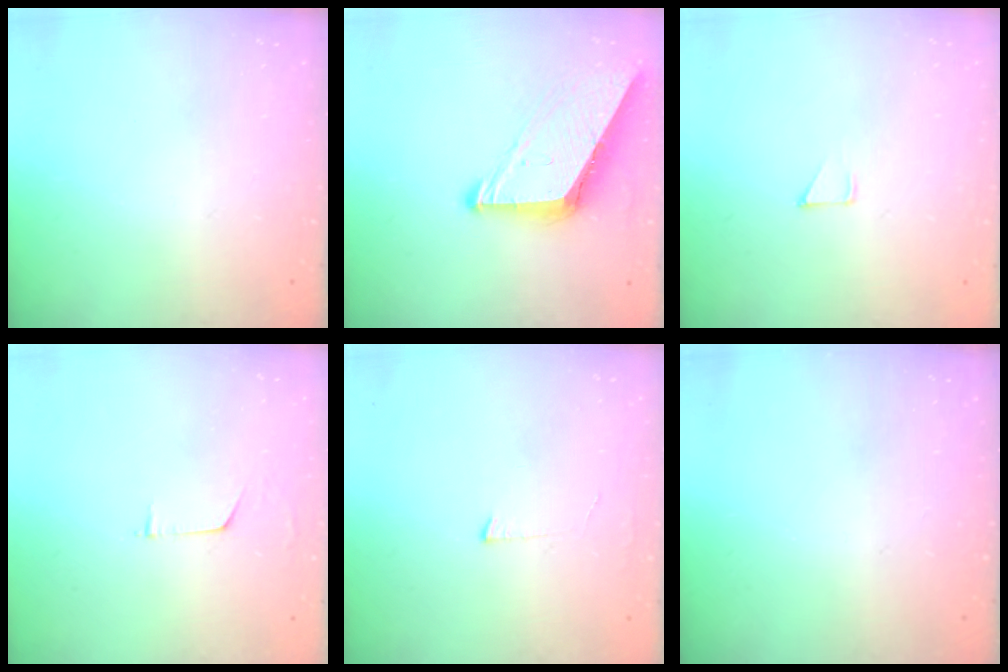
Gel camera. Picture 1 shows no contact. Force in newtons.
{"total": 8.6, "press": 8.6, "slide": 0.9}
{"total": 2.8, "press": 2.8, "slide": 0.2}
{"total": 3.2, "press": 3.2, "slide": 0.3}
{"total": 3.0, "press": 3.0, "slide": 0.3}
{"total": 0.0}